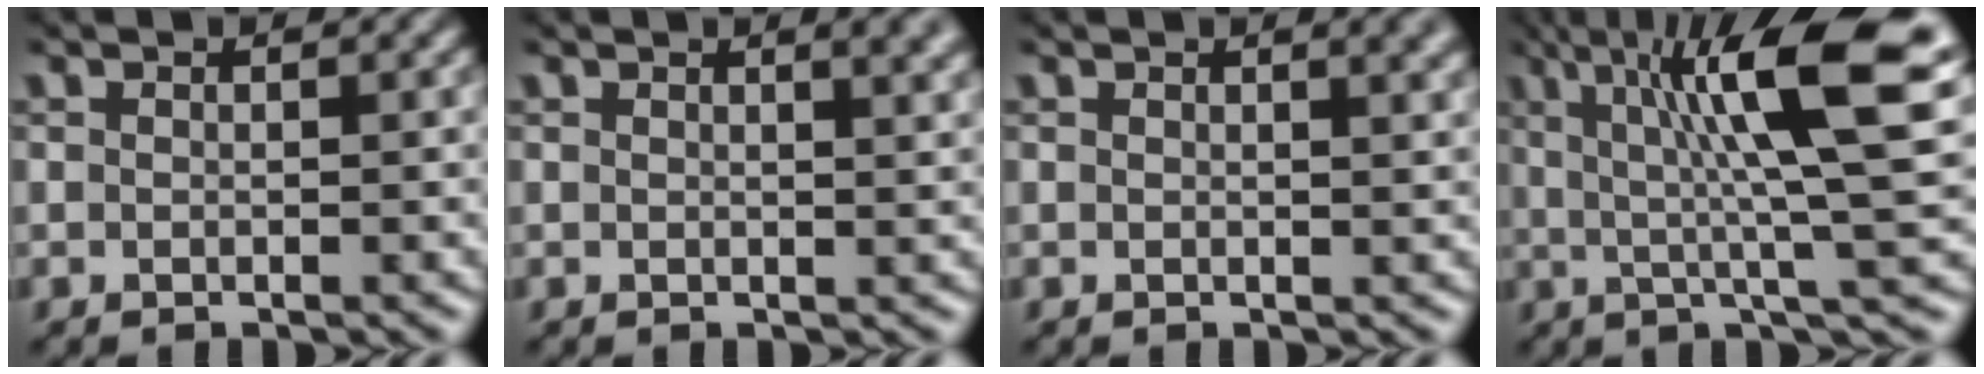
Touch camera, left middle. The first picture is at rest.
{"total": 3.5, "force": [1.9, 1.5, 2.6], "torque": [-0.007, 0.011, 0.012]}
{"total": 2.9, "force": [1.6, 1.2, 2.2], "torque": [-0.006, 0.006, 0.013]}
{"total": 13.1, "force": [4.1, 2.9, 12.1], "torque": [-0.179, 0.015, 0.064]}